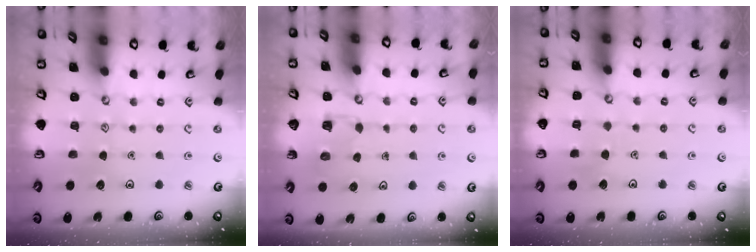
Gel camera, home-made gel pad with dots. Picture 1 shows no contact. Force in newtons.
{"total": 4.1, "press": 4.1, "slide": 0.2}
{"total": 3.2, "press": 3.2, "slide": 0.4}